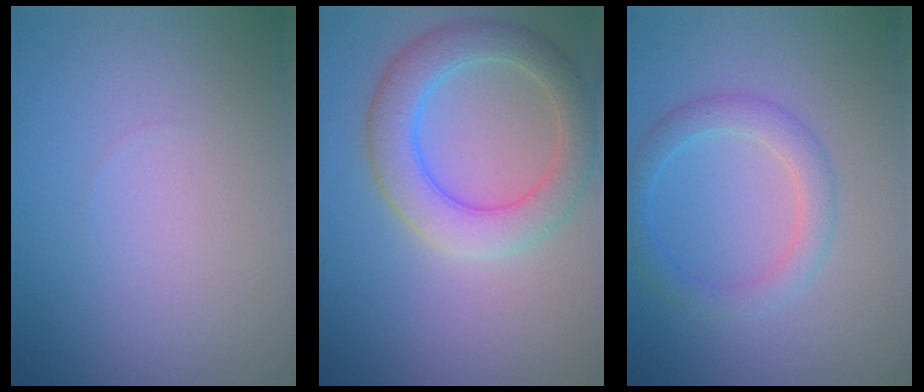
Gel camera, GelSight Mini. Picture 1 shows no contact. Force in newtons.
{"total": 5.6, "press": 5.6, "slide": 0.7}
{"total": 2.8, "press": 2.8, "slide": 0.0}